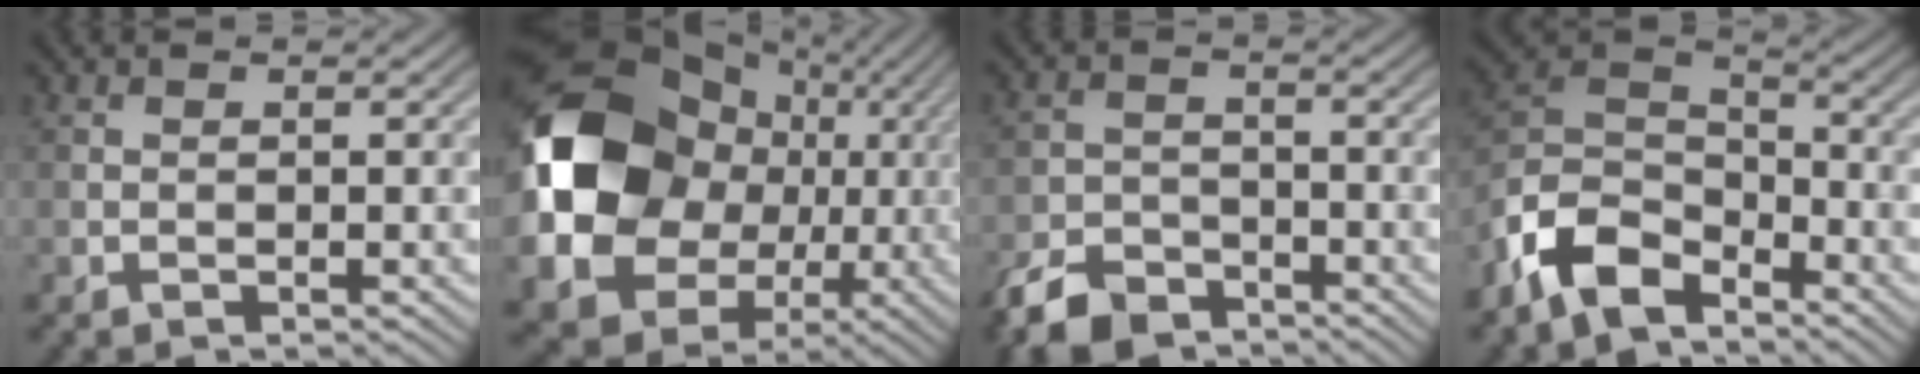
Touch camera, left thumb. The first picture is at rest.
{"total": 18.4, "force": [0.5, 15.3, 10.3], "torque": [-0.222, -0.021, 0.013]}
{"total": 6.7, "force": [-5.2, 3.1, 2.8], "torque": [-0.056, -0.007, -0.110]}
{"total": 9.4, "force": [-6.4, 4.7, 5.0], "torque": [-0.112, -0.003, -0.150]}